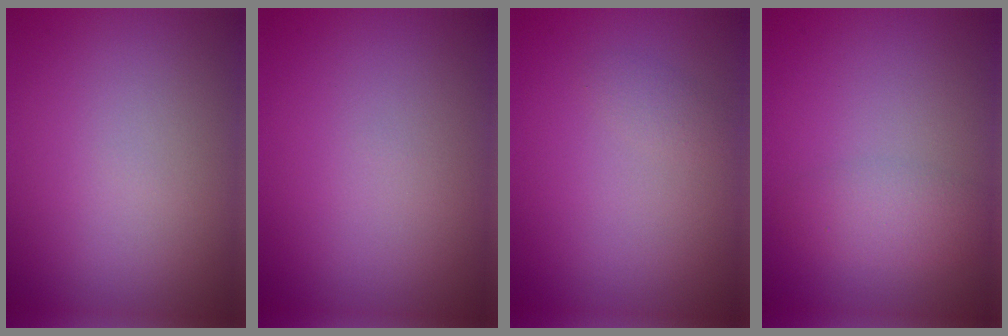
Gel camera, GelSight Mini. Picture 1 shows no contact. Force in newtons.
{"total": 0.0}
{"total": 0.8, "press": 0.8, "slide": 0.0}
{"total": 2.2, "press": 2.2, "slide": 0.1}